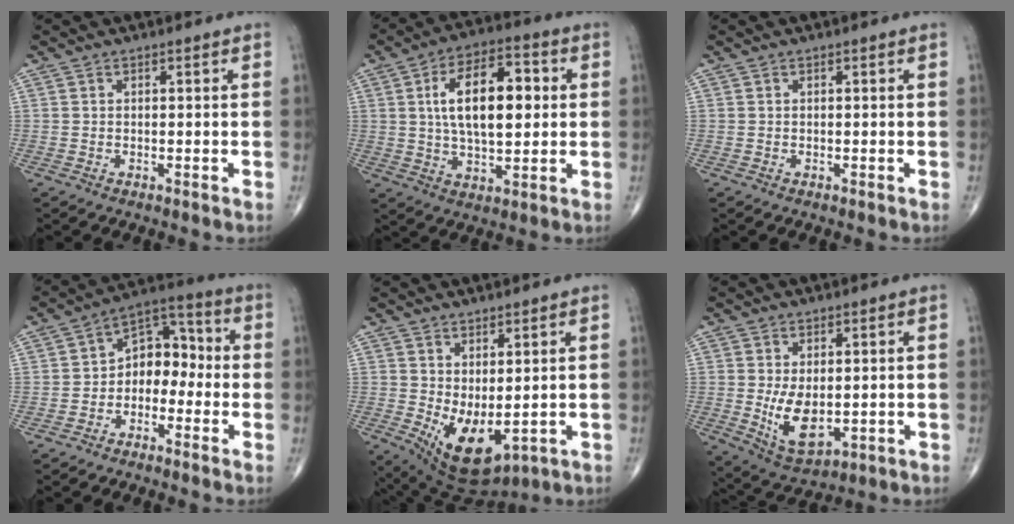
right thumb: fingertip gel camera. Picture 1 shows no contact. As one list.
[{"total": 15.7, "force": [2.4, 7.7, 13.4], "torque": [-0.207, 0.010, 0.038]}, {"total": 0.0}, {"total": 9.0, "force": [-1.9, 6.4, 6.0], "torque": [-0.057, 0.046, -0.049]}, {"total": 9.8, "force": [-0.6, 4.8, 8.5], "torque": [-0.134, -0.017, 0.016]}, {"total": 8.4, "force": [-0.3, 4.6, 7.0], "torque": [-0.110, -0.019, 0.012]}]